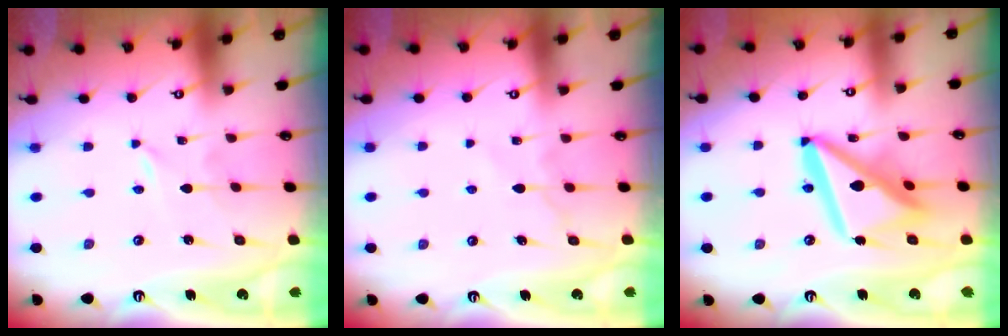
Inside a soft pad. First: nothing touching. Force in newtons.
{"total": 6.0, "press": 6.0, "slide": 0.9}
{"total": 17.8, "press": 17.7, "slide": 1.9}